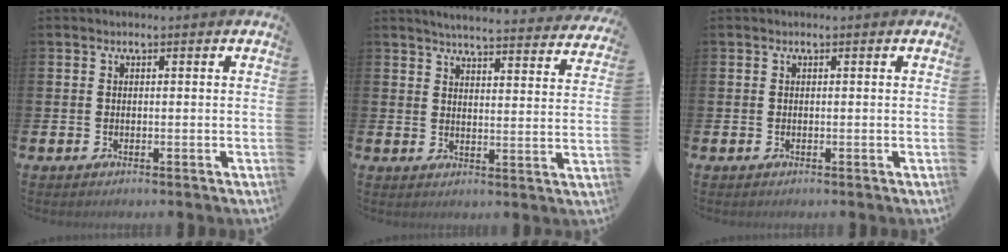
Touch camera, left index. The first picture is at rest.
{"total": 4.9, "force": [4.8, 0.0, 0.9], "torque": [-0.022, -0.040, 0.081]}
{"total": 0.0}